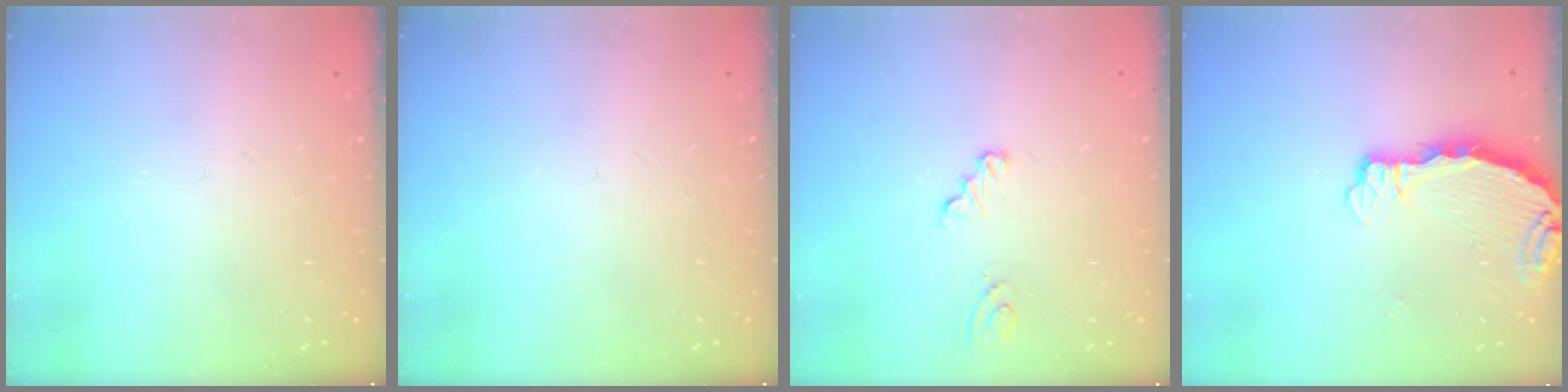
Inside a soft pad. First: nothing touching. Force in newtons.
{"total": 0.0}
{"total": 2.1, "press": 2.1, "slide": 0.2}
{"total": 3.8, "press": 3.7, "slide": 0.4}